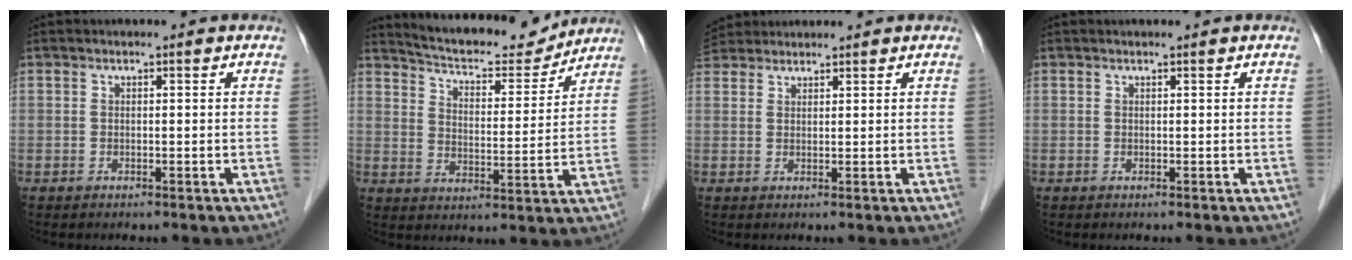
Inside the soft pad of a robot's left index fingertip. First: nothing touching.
{"total": 13.2, "force": [12.6, 2.2, 3.2], "torque": [-0.052, -0.007, 0.188]}
{"total": 3.7, "force": [3.5, 1.2, 0.4], "torque": [-0.017, 0.027, 0.070]}
{"total": 0.7, "force": [0.6, 0.0, 0.2], "torque": [-0.005, 0.008, 0.010]}